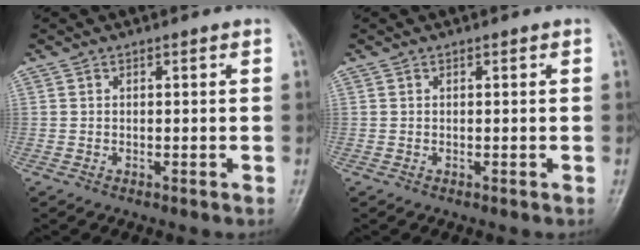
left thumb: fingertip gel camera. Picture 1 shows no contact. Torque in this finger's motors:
{"motor_torque": [0.00, 0.00, 0.00, 0.00, 0.00]}